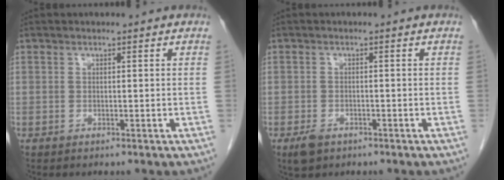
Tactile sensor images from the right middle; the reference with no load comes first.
{"total": 2.6, "force": [-1.6, 1.5, 1.3], "torque": [-0.029, -0.001, -0.021]}